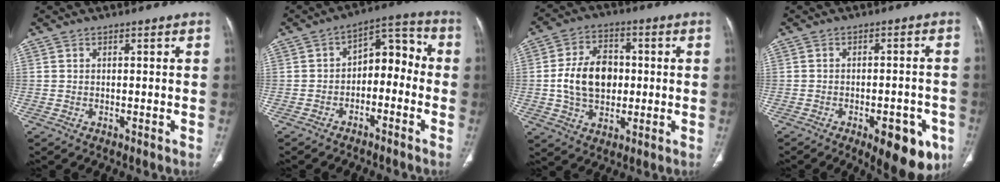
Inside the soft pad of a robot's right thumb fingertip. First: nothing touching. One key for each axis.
{"total": 9.3, "fx": -2.5, "fy": 6.1, "fz": 6.6, "tx": -0.052, "ty": 0.053, "tz": -0.051}
{"total": 12.4, "fx": -0.1, "fy": 8.7, "fz": 8.8, "tx": -0.131, "ty": 0.014, "tz": -0.002}
{"total": 12.1, "fx": -5.9, "fy": 5.0, "fz": 9.2, "tx": -0.090, "ty": 0.014, "tz": -0.070}